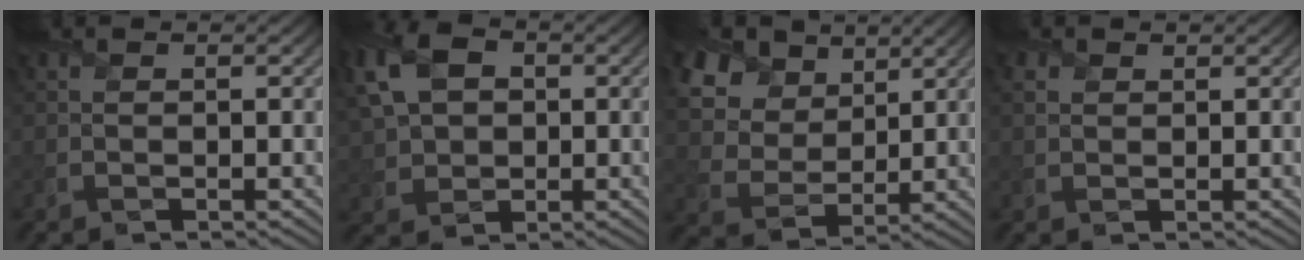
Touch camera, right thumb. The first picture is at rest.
{"total": 9.0, "force": [2.0, 6.5, 5.8], "torque": [-0.153, 0.015, 0.029]}
{"total": 13.8, "force": [7.7, 9.3, 6.6], "torque": [-0.201, 0.021, 0.164]}
{"total": 1.6, "force": [0.9, 1.2, 0.7], "torque": [-0.022, 0.002, 0.019]}